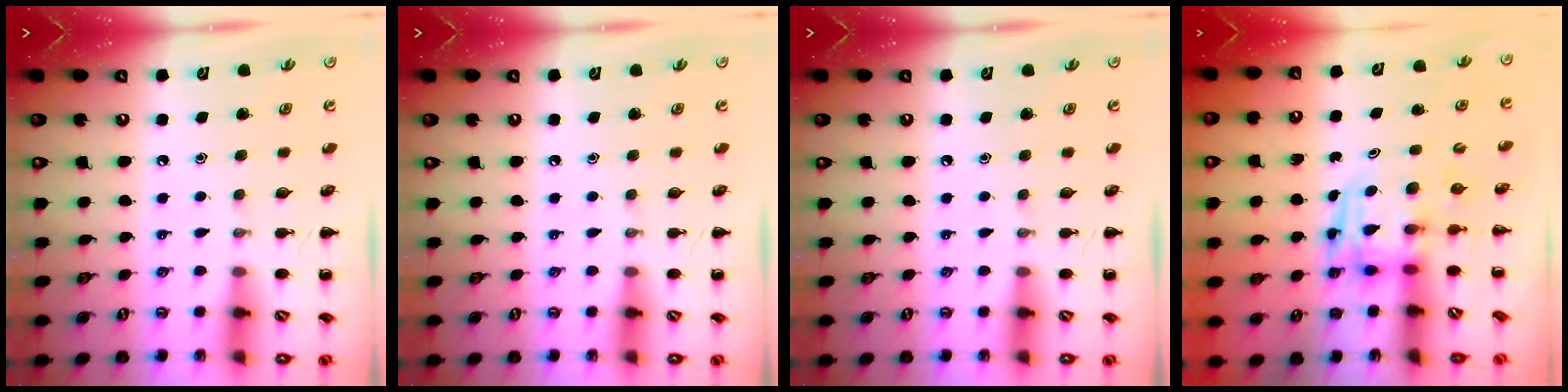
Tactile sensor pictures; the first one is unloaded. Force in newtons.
{"total": 0.0}
{"total": 0.0}
{"total": 3.9, "press": 3.9, "slide": 0.7}